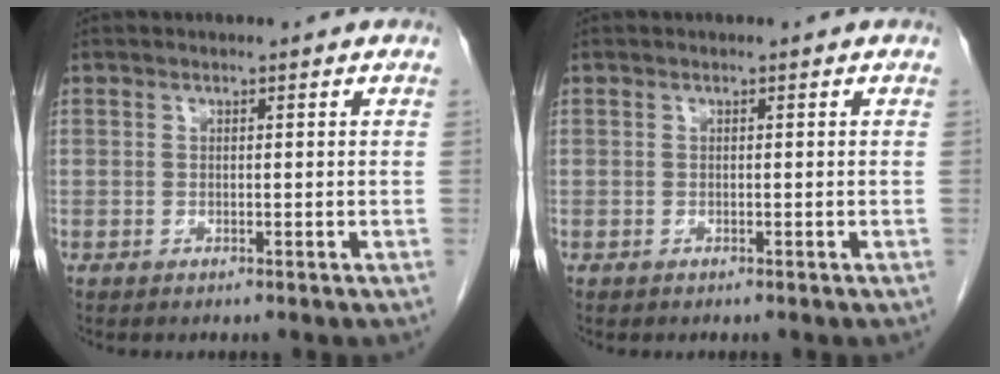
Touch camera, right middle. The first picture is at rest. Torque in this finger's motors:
{"motor_torque": [0.04, 0.01, -0.02, 0.00]}